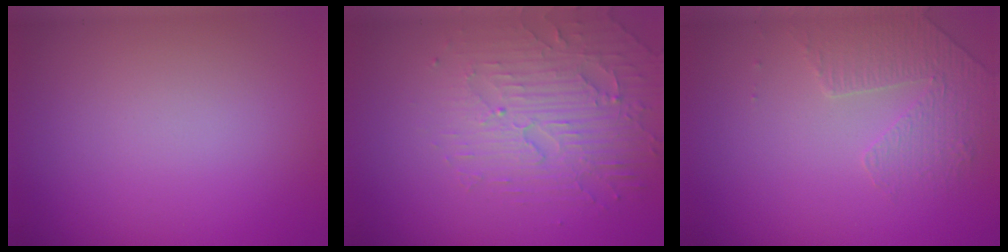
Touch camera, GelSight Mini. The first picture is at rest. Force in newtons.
{"total": 4.7, "press": 3.4, "slide": 3.3}
{"total": 1.8, "press": 1.4, "slide": 1.0}